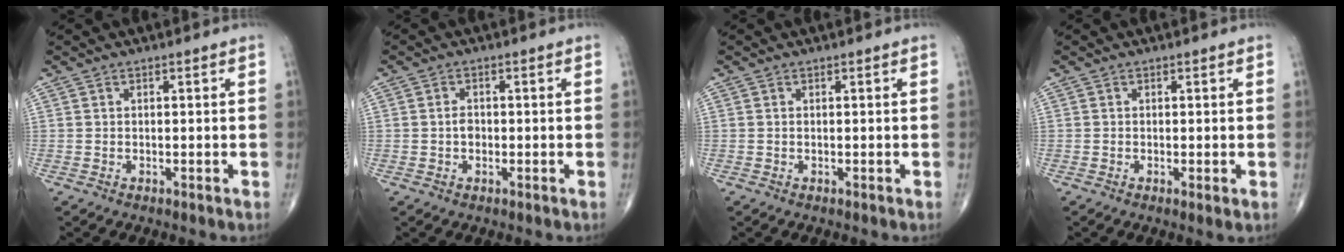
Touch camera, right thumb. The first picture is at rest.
{"total": 2.0, "force": [-0.3, 1.4, 1.3], "torque": [-0.019, 0.004, -0.008]}
{"total": 0.0}
{"total": 1.0, "force": [-0.1, 0.0, 1.0], "torque": [-0.021, -0.006, -0.004]}